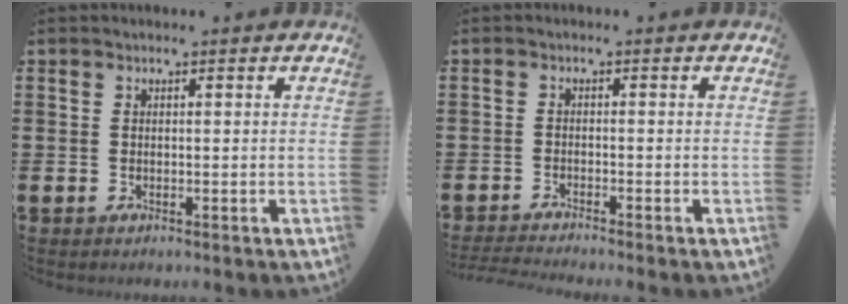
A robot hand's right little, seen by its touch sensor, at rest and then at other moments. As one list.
[{"total": 1.3, "force": [-1.2, -0.2, 0.4], "torque": [-0.006, 0.001, -0.024]}]